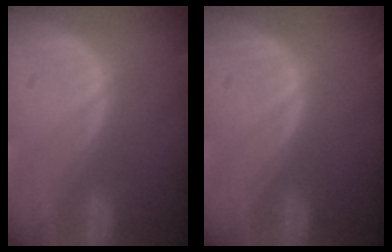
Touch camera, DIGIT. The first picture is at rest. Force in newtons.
{"total": 0.0}